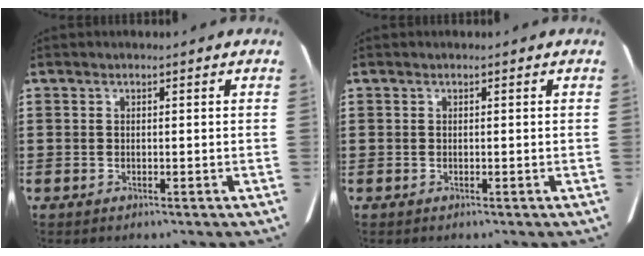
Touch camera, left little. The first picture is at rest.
{"total": 0.0}